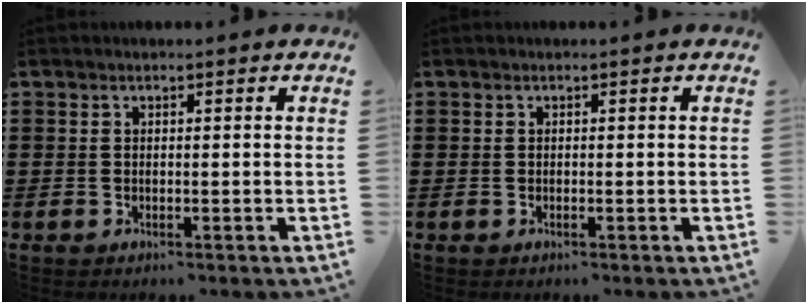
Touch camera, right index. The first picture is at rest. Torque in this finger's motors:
{"motor_torque": [-0.77, 1.37, -1.05, -0.21]}